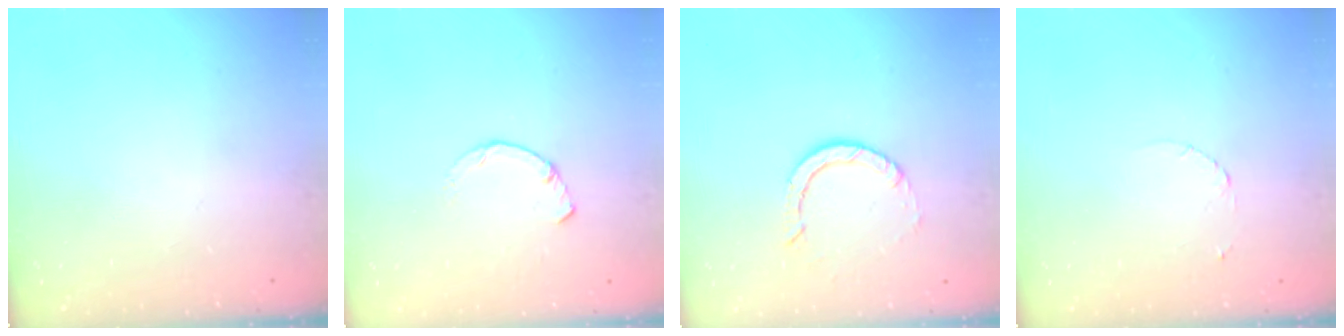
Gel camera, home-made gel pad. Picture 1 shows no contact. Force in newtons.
{"total": 2.3, "press": 2.3, "slide": 0.1}
{"total": 2.9, "press": 2.9, "slide": 0.2}
{"total": 1.6, "press": 1.6, "slide": 0.2}